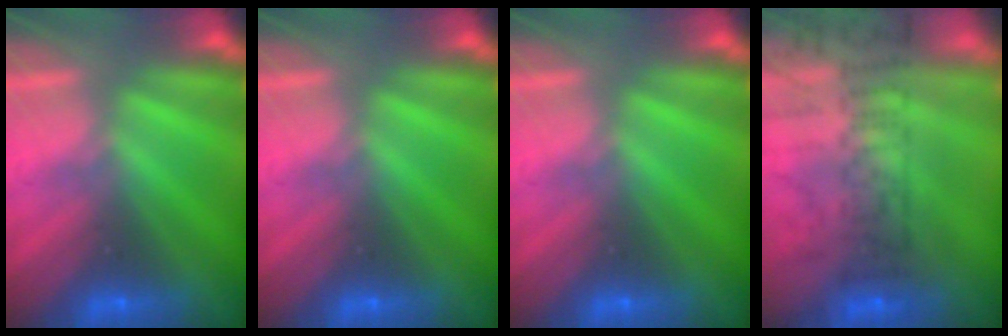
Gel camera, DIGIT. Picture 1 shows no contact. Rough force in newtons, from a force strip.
{"total": 0.0}
{"total": 0.0}
{"total": 10.7}